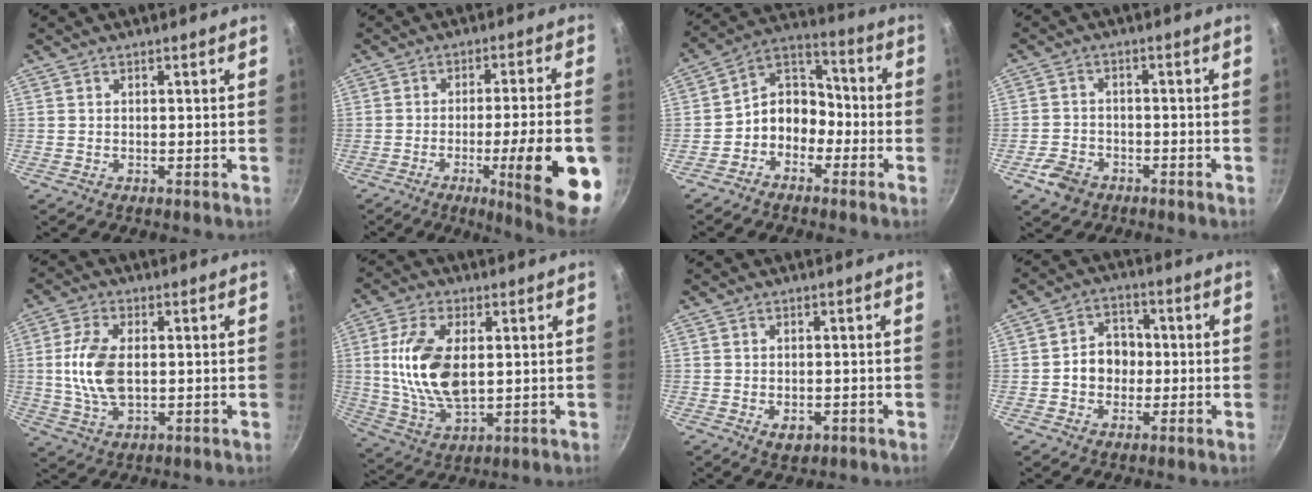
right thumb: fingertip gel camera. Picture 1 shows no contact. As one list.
[{"total": 17.9, "force": [-5.6, 2.6, 16.8], "torque": [-0.216, 0.016, -0.074]}, {"total": 9.4, "force": [-3.6, 7.3, 4.6], "torque": [-0.033, 0.059, -0.085]}, {"total": 5.5, "force": [-3.2, 3.8, 2.4], "torque": [-0.047, 0.026, -0.057]}, {"total": 9.9, "force": [0.4, 5.4, 8.3], "torque": [-0.166, 0.001, 0.008]}, {"total": 14.5, "force": [1.7, 7.7, 12.1], "torque": [-0.229, -0.006, 0.038]}, {"total": 3.3, "force": [-1.1, 2.2, 2.2], "torque": [-0.029, 0.000, -0.008]}, {"total": 7.8, "force": [-0.6, 6.5, 4.2], "torque": [-0.031, 0.018, -0.018]}]